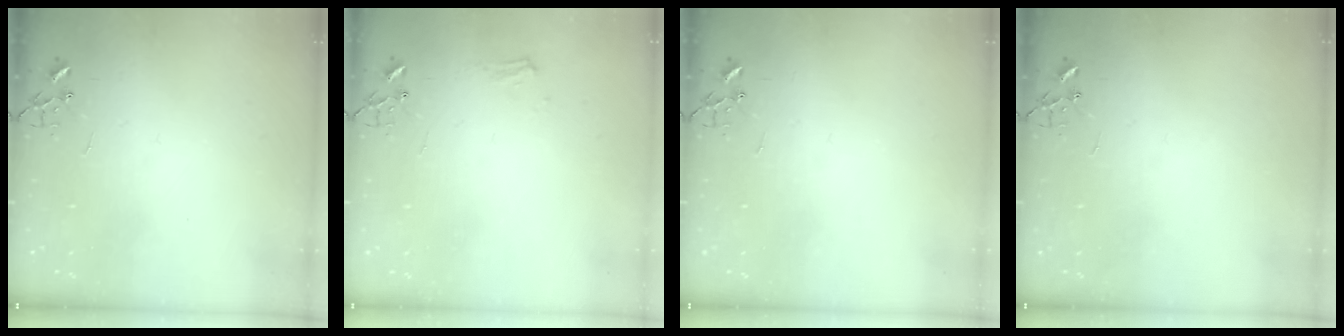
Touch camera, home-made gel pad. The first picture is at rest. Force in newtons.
{"total": 6.7, "press": 6.7, "slide": 0.7}
{"total": 0.0}
{"total": 0.0}